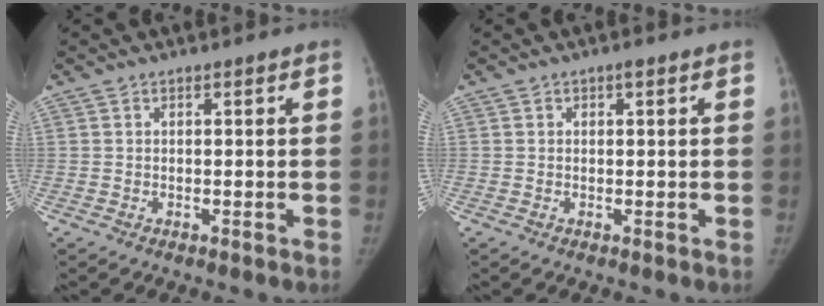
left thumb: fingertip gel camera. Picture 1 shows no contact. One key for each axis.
{"total": 0.9, "fx": 0.5, "fy": 0.4, "fz": 0.7, "tx": -0.004, "ty": 0.001, "tz": 0.004}